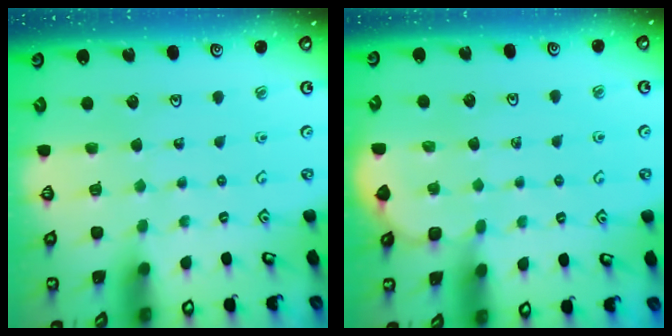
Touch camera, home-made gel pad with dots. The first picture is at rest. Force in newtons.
{"total": 2.9, "press": 2.9, "slide": 0.2}